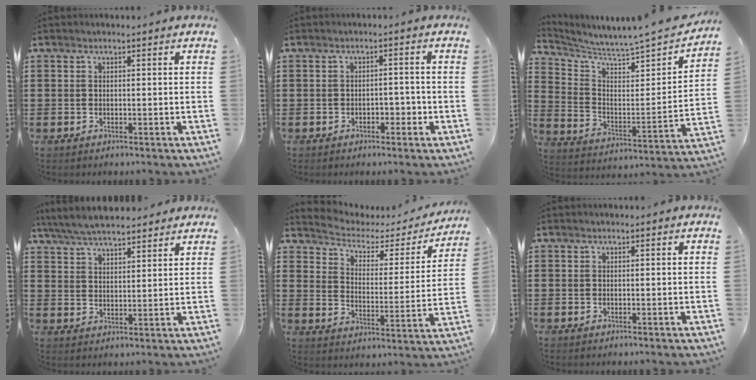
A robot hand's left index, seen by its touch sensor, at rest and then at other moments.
{"total": 2.4, "force": [-1.4, 1.1, 1.6], "torque": [-0.030, 0.004, -0.030]}
{"total": 3.8, "force": [3.5, 0.0, 1.4], "torque": [-0.051, -0.048, 0.049]}
{"total": 6.0, "force": [5.6, 1.0, 1.8], "torque": [-0.056, -0.015, 0.102]}
{"total": 2.9, "force": [2.3, 1.4, 0.9], "torque": [-0.038, -0.022, 0.030]}
{"total": 0.0}